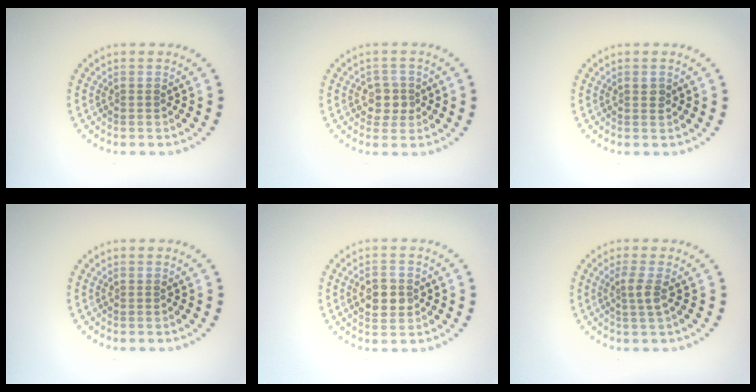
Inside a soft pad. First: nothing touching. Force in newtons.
{"total": 2.2, "press": 2.0, "slide": 0.8}
{"total": 0.8, "press": 0.7, "slide": 0.3}
{"total": 0.0}
{"total": 3.7, "press": 3.7, "slide": 0.2}
{"total": 1.8, "press": 1.4, "slide": 1.2}